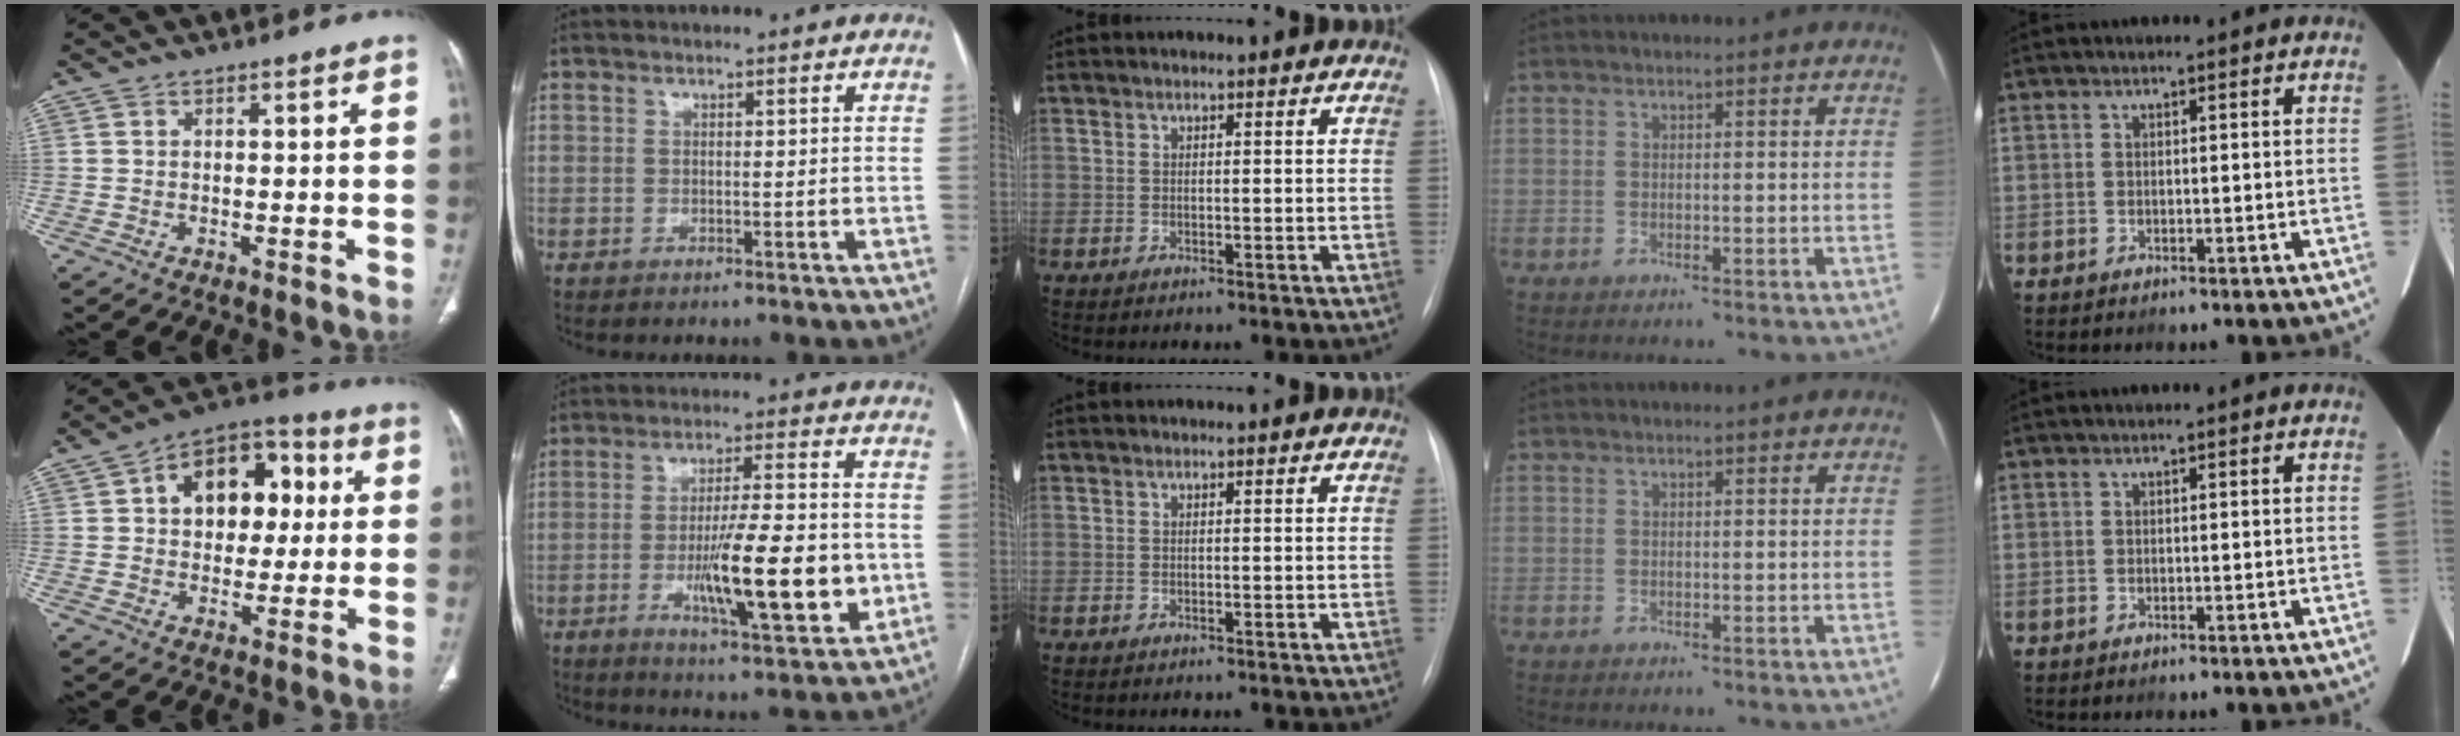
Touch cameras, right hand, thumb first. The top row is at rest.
{"thumb": {"total": 15.3, "force": [3.2, 10.5, 10.7], "torque": [-0.102, 0.018, 0.040]}, "index": {"total": 14.8, "force": [-3.1, 2.3, 14.3], "torque": [-0.234, -0.012, -0.047]}}